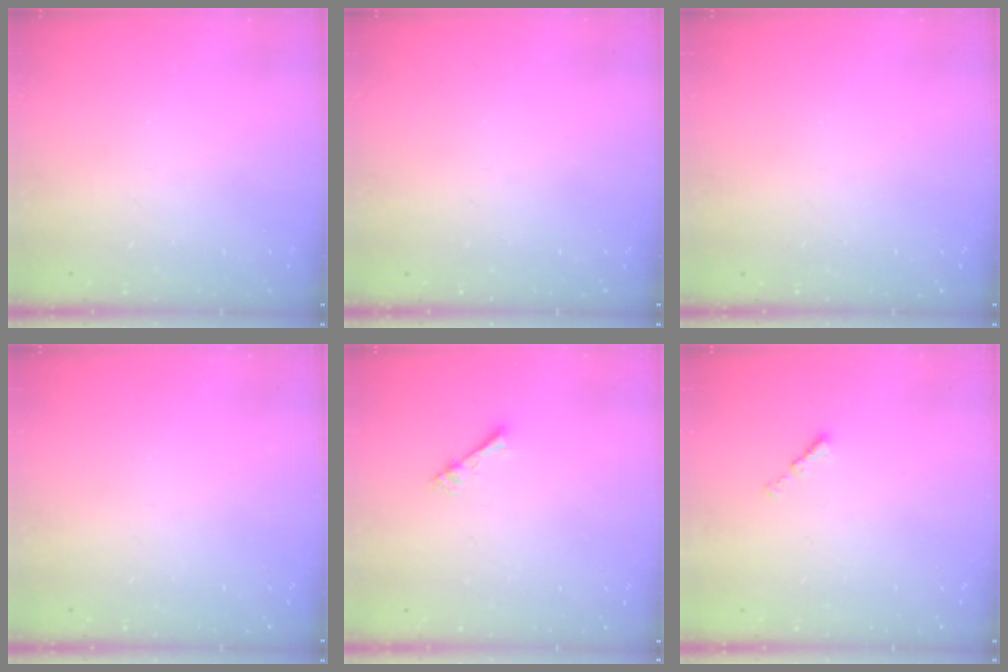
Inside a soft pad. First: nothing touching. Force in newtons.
{"total": 0.0}
{"total": 0.0}
{"total": 0.0}
{"total": 2.4, "press": 2.4, "slide": 0.2}
{"total": 0.0}